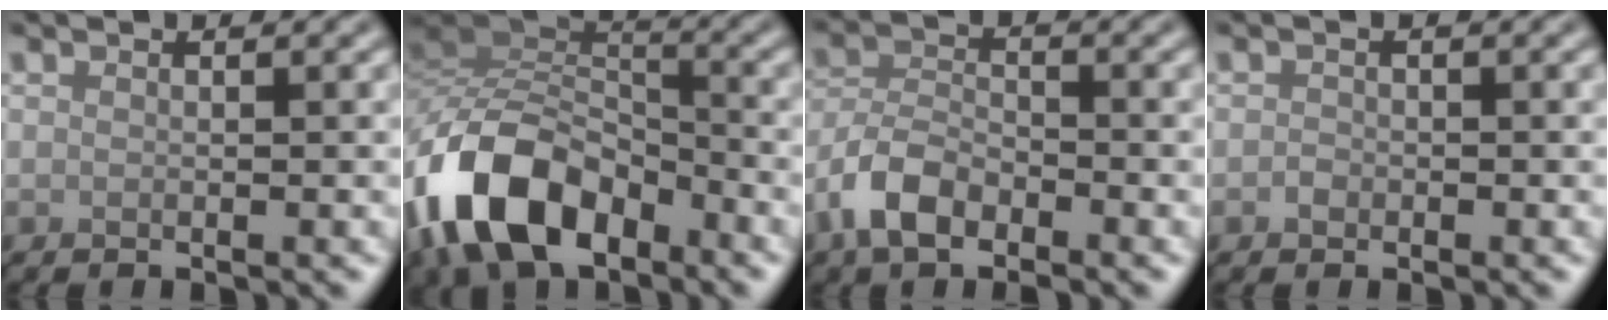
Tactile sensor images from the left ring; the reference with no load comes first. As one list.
[{"total": 10.7, "force": [-5.9, 5.9, 6.7], "torque": [-0.135, 0.004, -0.125]}, {"total": 4.9, "force": [-3.1, 2.4, 3.0], "torque": [-0.057, 0.002, -0.071]}, {"total": 0.6, "force": [-0.3, 0.5, 0.2], "torque": [-0.001, -0.001, -0.008]}]